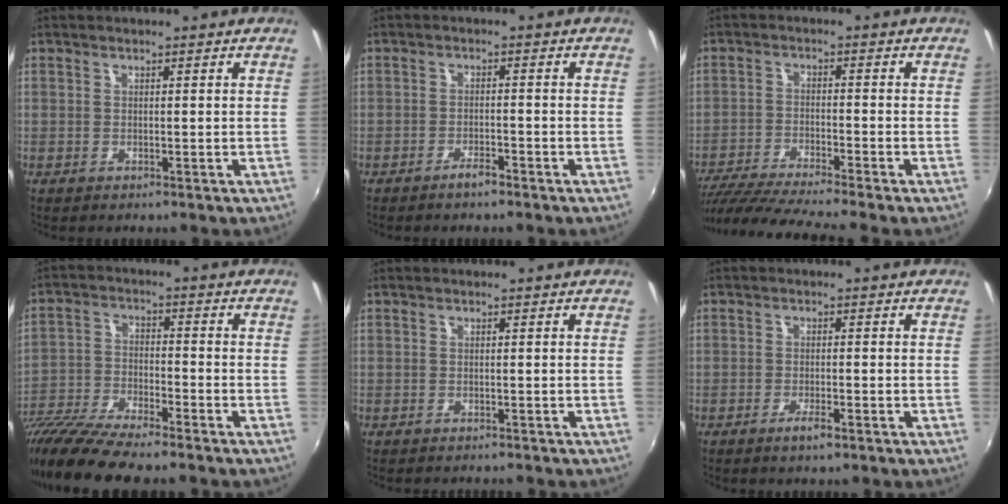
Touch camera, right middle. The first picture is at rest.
{"total": 2.3, "force": [-2.0, 0.5, 1.1], "torque": [-0.029, 0.000, -0.035]}
{"total": 13.2, "force": [-11.6, -1.0, 6.2], "torque": [-0.135, -0.033, -0.201]}
{"total": 14.8, "force": [-12.5, 1.7, 7.7], "torque": [-0.170, -0.032, -0.235]}
{"total": 2.0, "force": [-1.8, 0.4, 0.5], "torque": [-0.018, -0.012, -0.026]}
{"total": 2.3, "force": [-1.6, 0.4, 1.7], "torque": [-0.039, -0.003, -0.032]}